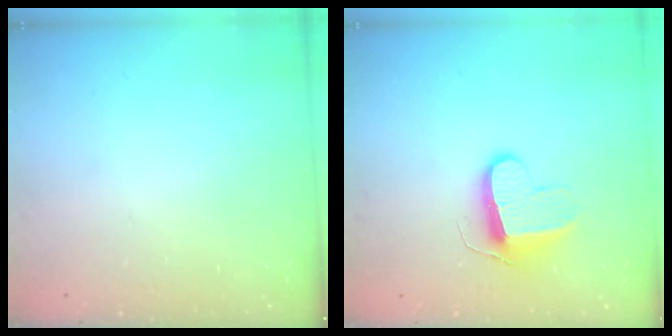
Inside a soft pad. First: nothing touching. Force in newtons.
{"total": 10.1, "press": 10.1, "slide": 0.4}